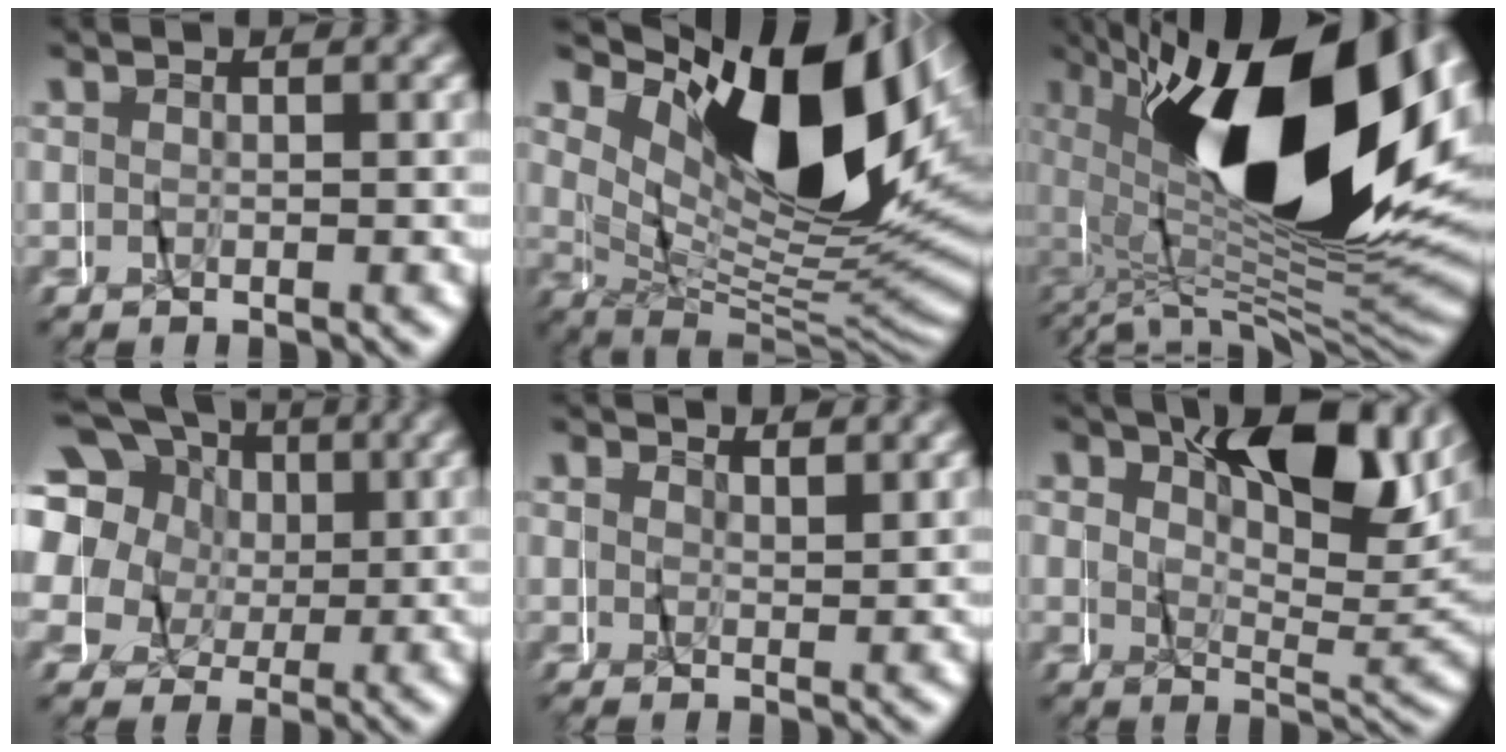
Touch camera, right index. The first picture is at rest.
{"total": 15.9, "force": [3.8, 7.2, 13.6], "torque": [-0.193, 0.020, 0.051]}
{"total": 27.0, "force": [1.4, 12.0, 24.1], "torque": [-0.346, 0.036, 0.011]}
{"total": 12.5, "force": [4.2, 10.2, 5.8], "torque": [-0.120, 0.018, 0.042]}
{"total": 1.1, "force": [0.6, -0.9, -0.2], "torque": [0.001, -0.002, 0.012]}
{"total": 9.1, "force": [3.4, 3.9, 7.5], "torque": [-0.105, 0.011, 0.043]}